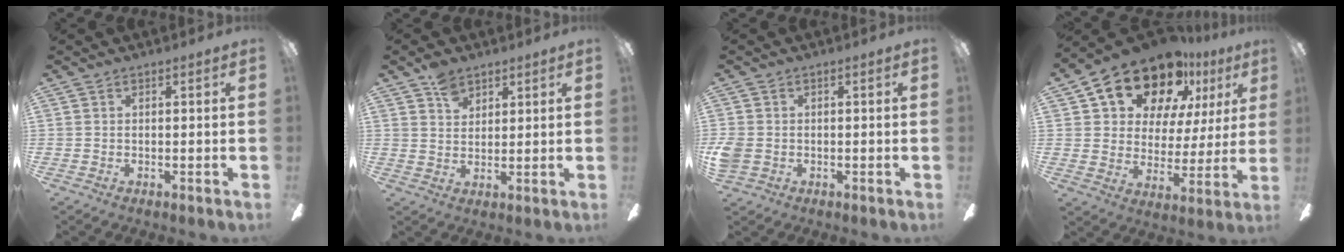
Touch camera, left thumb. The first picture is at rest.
{"total": 5.2, "force": [3.6, 3.2, 1.9], "torque": [-0.025, -0.012, 0.065]}
{"total": 3.8, "force": [-0.6, 3.1, 2.0], "torque": [-0.045, 0.004, -0.011]}
{"total": 19.1, "force": [13.4, 10.2, 9.0], "torque": [-0.155, -0.080, 0.234]}